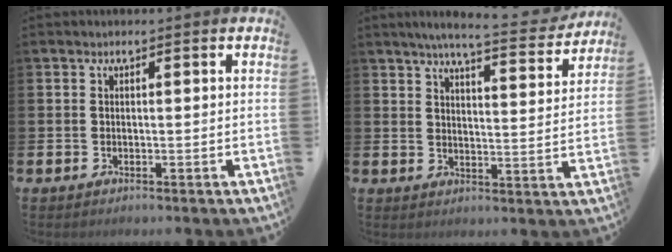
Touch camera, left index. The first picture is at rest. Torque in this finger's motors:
{"motor_torque": [0.42, -1.72, 0.56, 0.15]}